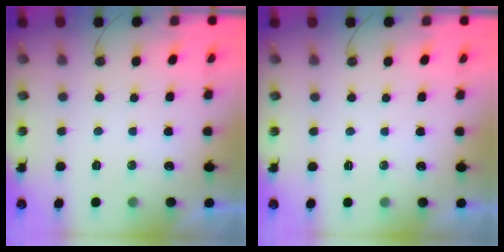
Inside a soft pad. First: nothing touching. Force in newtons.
{"total": 0.0}